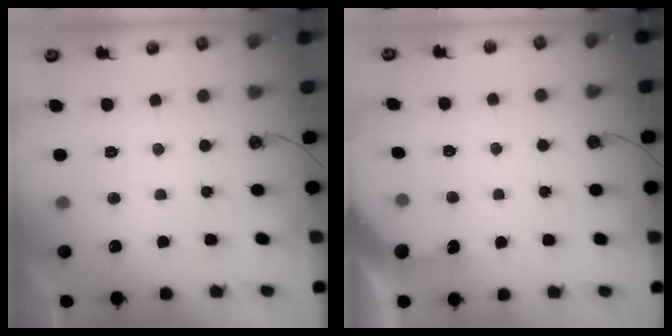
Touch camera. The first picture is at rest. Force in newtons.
{"total": 2.4, "press": 2.4, "slide": 0.3}